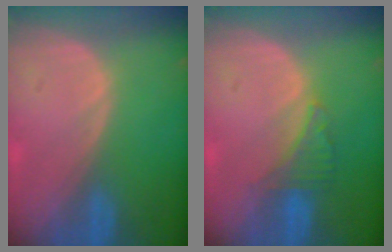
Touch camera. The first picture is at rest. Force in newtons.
{"total": 3.2, "press": 3.2, "slide": 0.2}